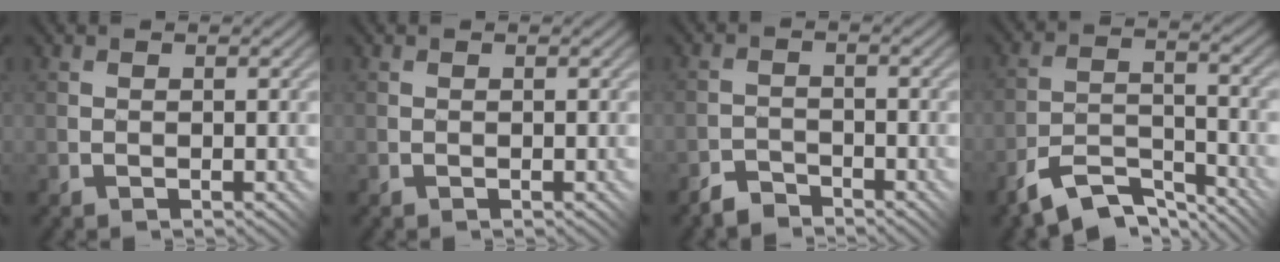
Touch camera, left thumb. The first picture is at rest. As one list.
[{"total": 0.0}, {"total": 2.4, "force": [-2.2, 0.7, 0.6], "torque": [-0.006, 0.008, -0.047]}, {"total": 7.5, "force": [-6.1, 2.1, 3.7], "torque": [-0.061, 0.006, -0.124]}]